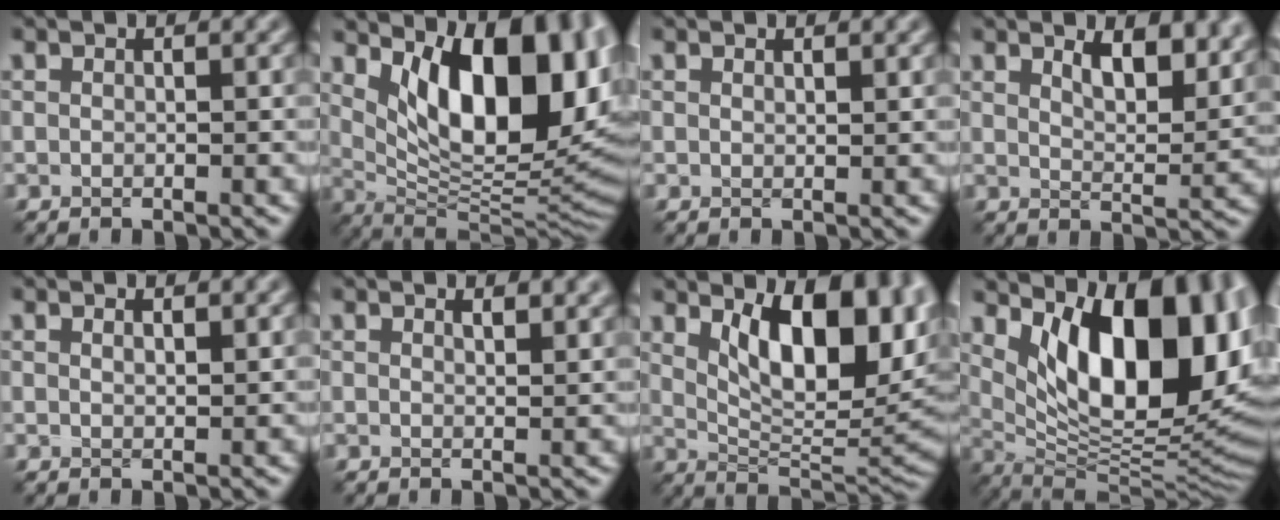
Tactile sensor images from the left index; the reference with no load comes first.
{"total": 14.1, "force": [4.7, 6.3, 11.7], "torque": [-0.136, -0.007, 0.075]}
{"total": 0.6, "force": [0.5, 0.1, 0.3], "torque": [-0.003, 0.000, 0.010]}
{"total": 5.2, "force": [3.1, 1.8, 3.7], "torque": [-0.056, -0.006, 0.047]}
{"total": 1.0, "force": [0.7, 0.2, 0.6], "torque": [-0.011, -0.001, 0.013]}
{"total": 1.9, "force": [1.3, 0.6, 1.1], "torque": [-0.010, 0.000, 0.023]}
{"total": 11.9, "force": [3.8, 5.1, 10.0], "torque": [-0.135, 0.000, 0.062]}
{"total": 15.6, "force": [4.8, 7.1, 13.0], "torque": [-0.144, -0.006, 0.076]}